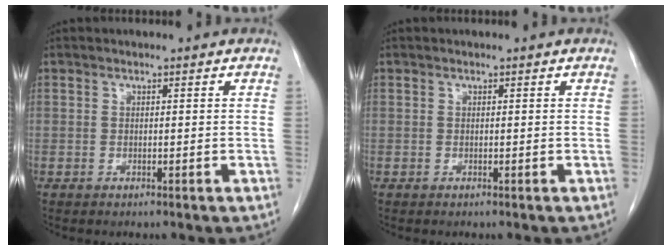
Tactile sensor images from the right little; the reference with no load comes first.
{"total": 0.0}